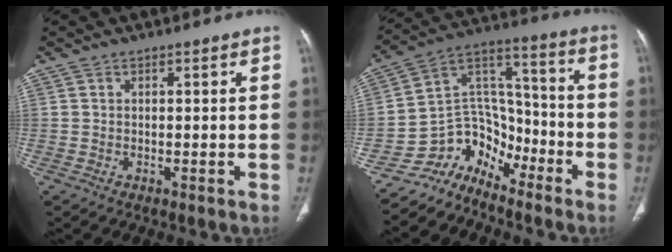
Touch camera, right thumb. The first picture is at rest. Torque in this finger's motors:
{"motor_torque": [0.74, -0.46, 0.15, 0.06, -0.02]}